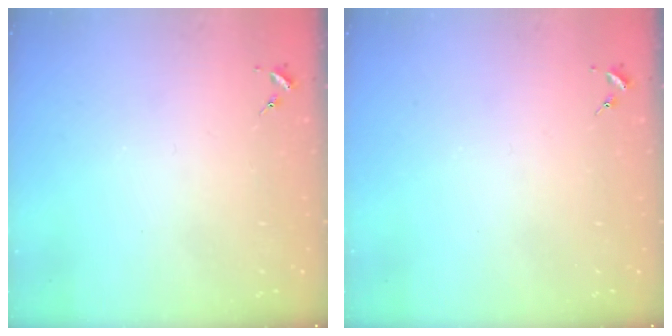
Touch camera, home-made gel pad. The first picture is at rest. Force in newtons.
{"total": 0.0}